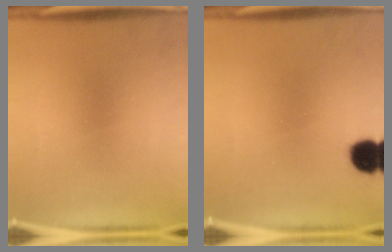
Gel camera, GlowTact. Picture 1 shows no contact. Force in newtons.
{"total": 6.4}